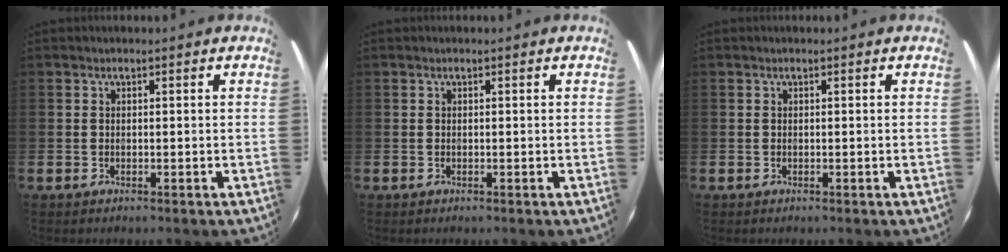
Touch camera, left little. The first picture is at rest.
{"total": 0.0}
{"total": 0.0}